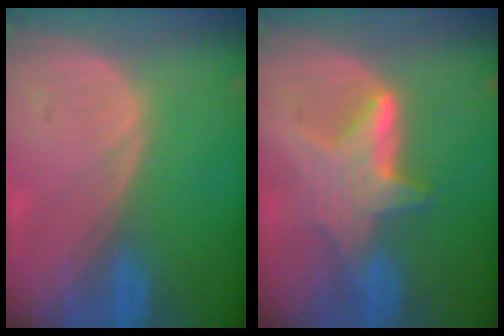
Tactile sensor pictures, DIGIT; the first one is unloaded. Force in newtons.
{"total": 6.2, "press": 6.1, "slide": 1.3}